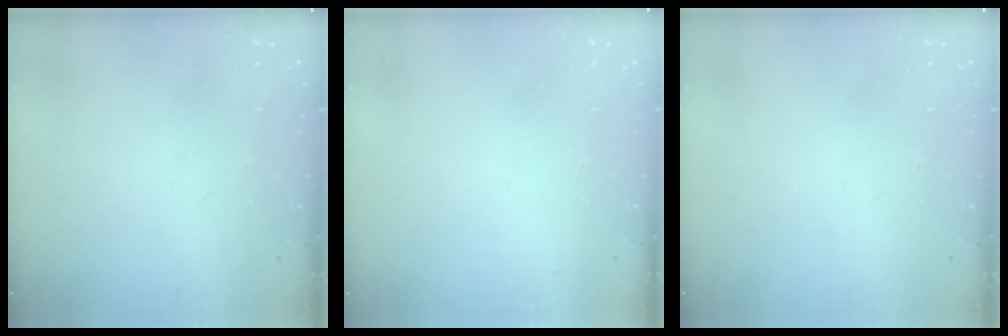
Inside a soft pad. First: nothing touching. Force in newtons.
{"total": 2.9, "press": 2.9, "slide": 0.1}
{"total": 0.0}